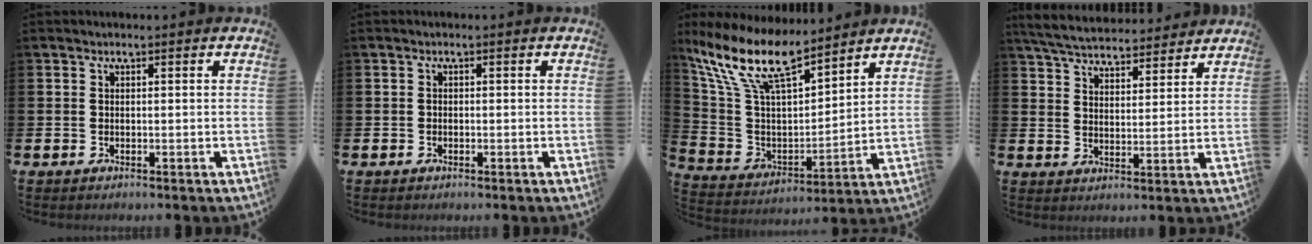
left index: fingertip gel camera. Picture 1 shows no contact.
{"total": 0.6, "force": [-0.4, 0.4, 0.1], "torque": [-0.011, 0.006, -0.008]}
{"total": 12.3, "force": [10.1, 3.1, 6.2], "torque": [-0.168, -0.056, 0.178]}
{"total": 5.9, "force": [5.7, 1.1, 1.0], "torque": [-0.049, -0.030, 0.102]}